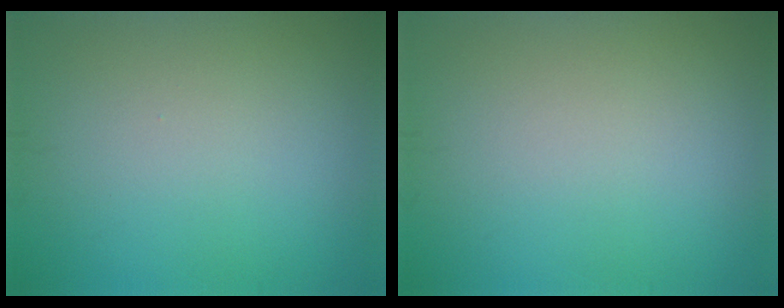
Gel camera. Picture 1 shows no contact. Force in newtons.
{"total": 0.0}